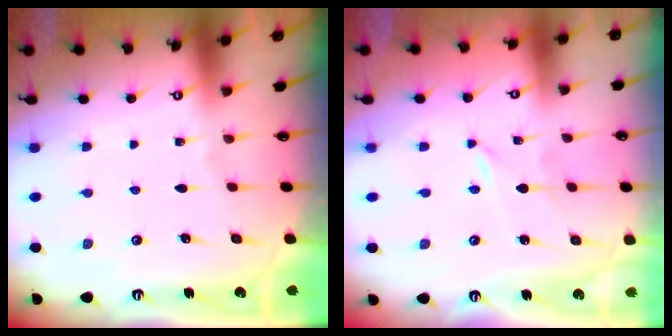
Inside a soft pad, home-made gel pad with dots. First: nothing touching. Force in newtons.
{"total": 0.0}